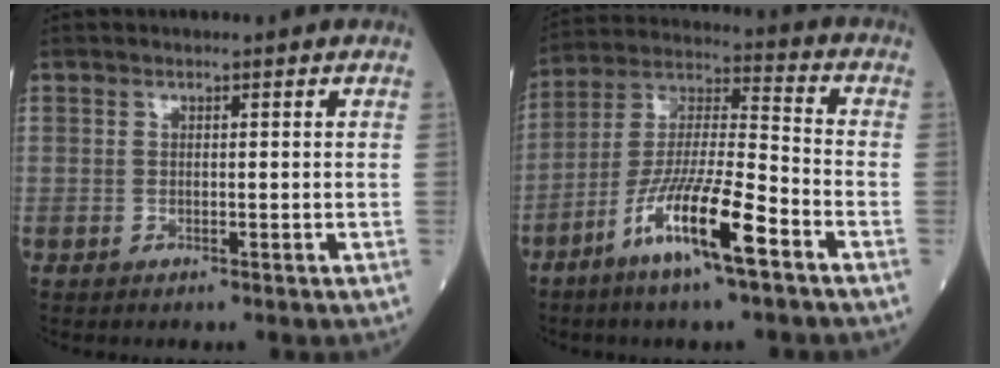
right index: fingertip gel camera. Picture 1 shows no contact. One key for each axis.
{"total": 13.9, "fx": -7.3, "fy": 1.1, "fz": 11.8, "tx": -0.233, "ty": -0.015, "tz": -0.141}